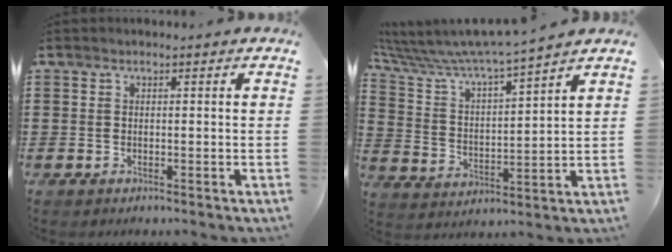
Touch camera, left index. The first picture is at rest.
{"total": 6.7, "force": [6.5, -0.2, 1.7], "torque": [-0.065, -0.048, 0.107]}